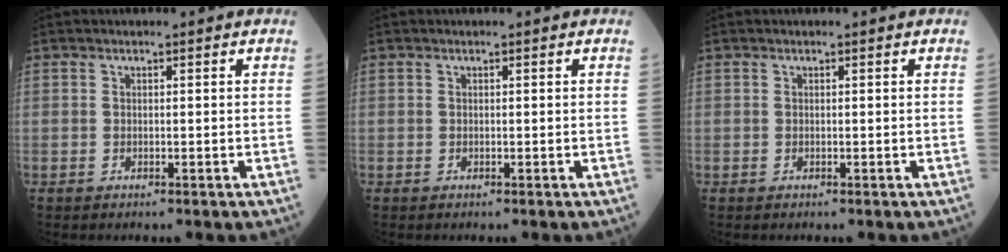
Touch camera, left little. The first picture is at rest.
{"total": 0.0}
{"total": 0.0}